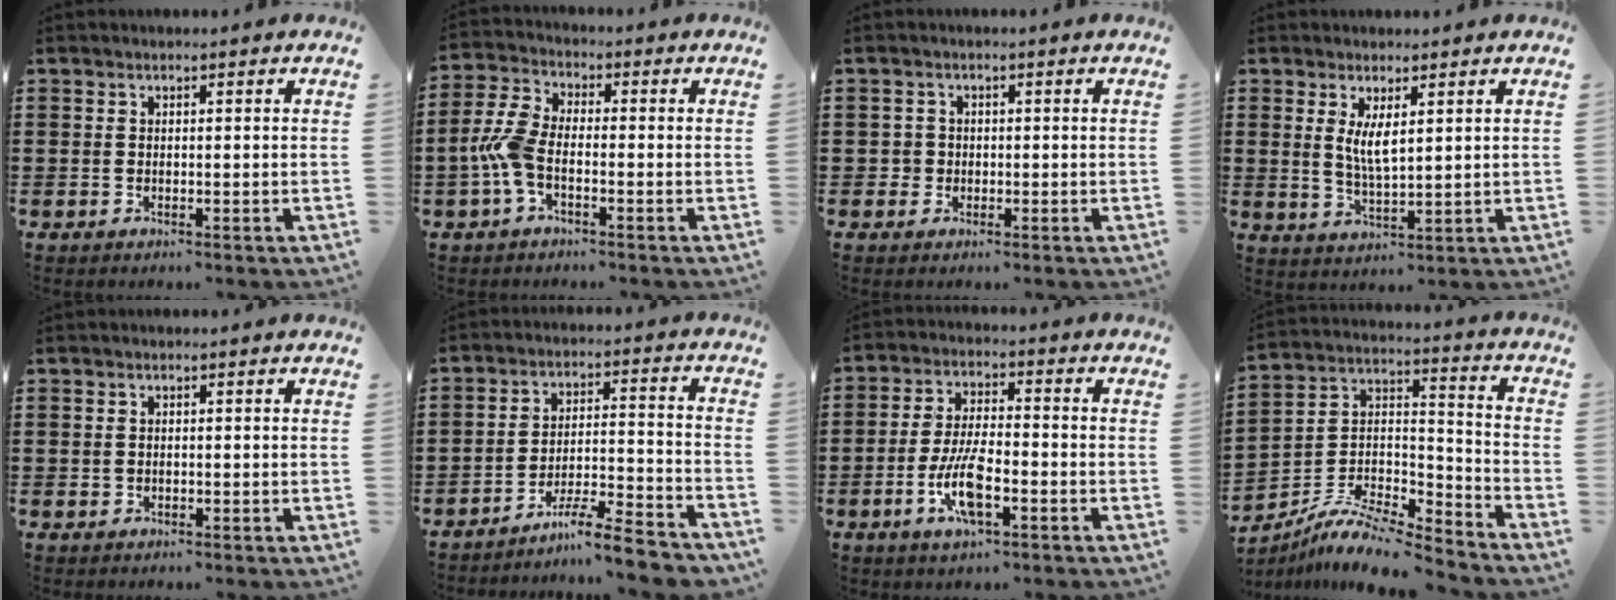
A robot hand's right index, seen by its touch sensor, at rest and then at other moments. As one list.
[{"total": 6.1, "force": [-1.7, 3.0, 5.0], "torque": [-0.129, -0.003, -0.040]}, {"total": 1.7, "force": [-0.3, 1.6, 0.2], "torque": [-0.009, 0.006, -0.008]}, {"total": 4.1, "force": [1.4, 1.2, 3.7], "torque": [-0.076, -0.001, 0.025]}, {"total": 0.6, "force": [-0.1, 0.6, 0.1], "torque": [-0.003, 0.005, -0.003]}, {"total": 7.9, "force": [-7.0, 0.3, 3.6], "torque": [-0.057, 0.007, -0.135]}, {"total": 8.2, "force": [-3.0, 2.7, 7.1], "torque": [-0.161, -0.011, -0.061]}, {"total": 8.8, "force": [-7.4, 3.0, 3.6], "torque": [-0.073, 0.016, -0.146]}]